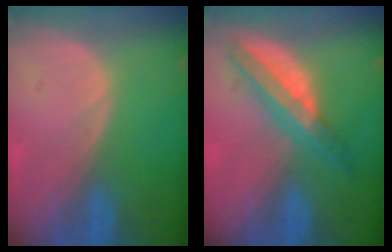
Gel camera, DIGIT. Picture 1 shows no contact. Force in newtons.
{"total": 6.5, "press": 5.7, "slide": 3.1}